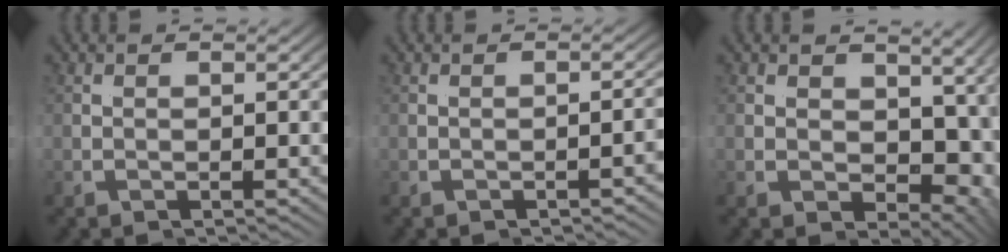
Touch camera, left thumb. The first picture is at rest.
{"total": 1.0, "force": [-0.2, -1.0, 0.0], "torque": [-0.005, 0.007, -0.006]}
{"total": 7.6, "force": [0.9, 5.0, 5.6], "torque": [-0.081, -0.006, 0.020]}